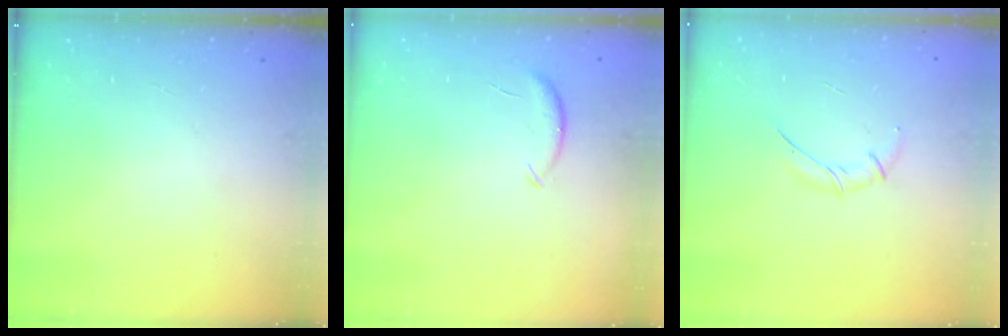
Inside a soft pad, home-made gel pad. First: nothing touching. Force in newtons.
{"total": 6.1, "press": 6.1, "slide": 0.6}
{"total": 5.4, "press": 5.3, "slide": 0.9}